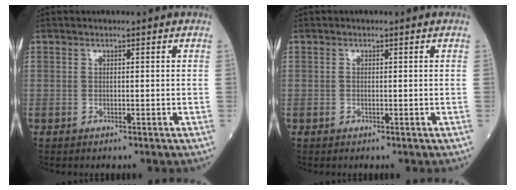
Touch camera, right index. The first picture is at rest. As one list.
[{"total": 0.0}]